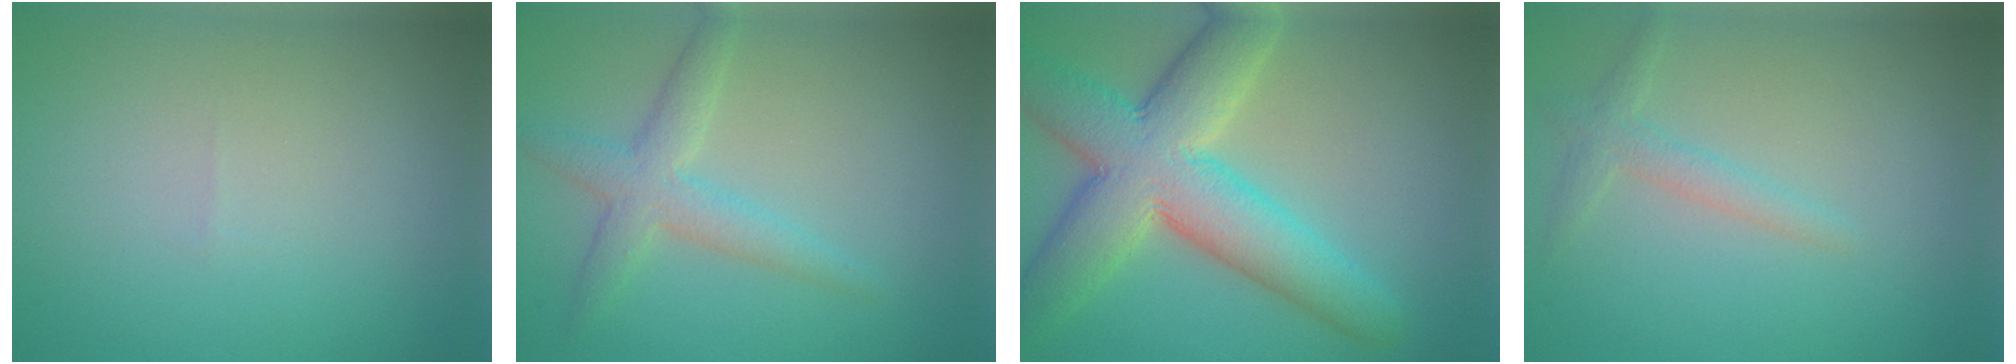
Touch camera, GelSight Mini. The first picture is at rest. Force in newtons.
{"total": 3.3, "press": 3.3, "slide": 0.1}
{"total": 10.2, "press": 10.1, "slide": 0.6}
{"total": 1.7, "press": 1.7, "slide": 0.1}